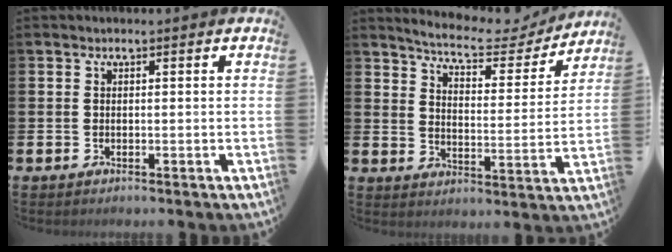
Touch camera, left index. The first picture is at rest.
{"total": 6.4, "force": [6.0, 1.2, 1.9], "torque": [-0.053, -0.046, 0.097]}